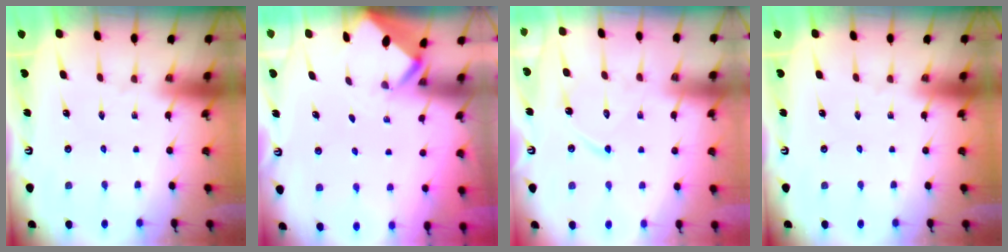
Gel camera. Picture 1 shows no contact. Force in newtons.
{"total": 2.0, "press": 2.0, "slide": 0.2}
{"total": 9.9, "press": 9.8, "slide": 0.5}
{"total": 0.0}